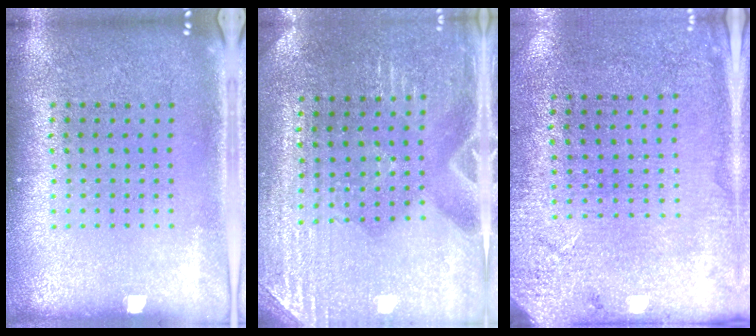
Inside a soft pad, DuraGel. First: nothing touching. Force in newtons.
{"total": 2.9, "press": 2.9, "slide": 0.4}
{"total": 2.6, "press": 2.3, "slide": 1.2}